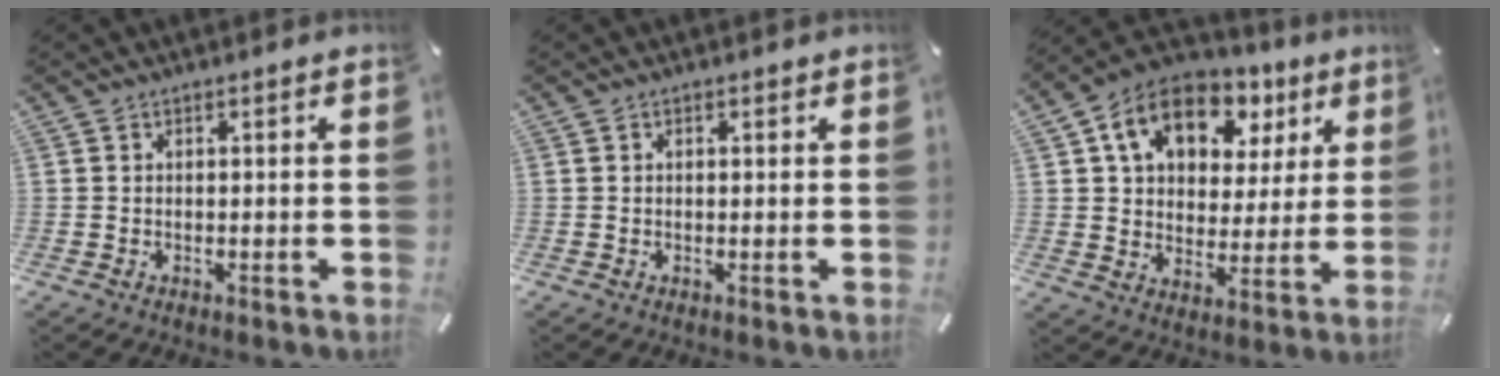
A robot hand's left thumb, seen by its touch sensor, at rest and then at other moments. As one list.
[{"total": 0.5, "force": [0.1, 0.4, 0.3], "torque": [-0.005, 0.003, 0.002]}, {"total": 14.1, "force": [7.3, 9.9, 6.9], "torque": [-0.128, -0.023, 0.134]}]